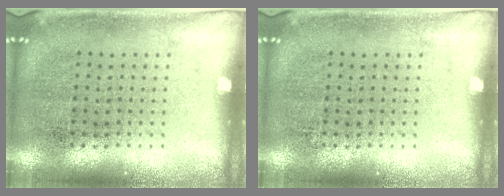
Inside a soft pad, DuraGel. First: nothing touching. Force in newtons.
{"total": 0.0}